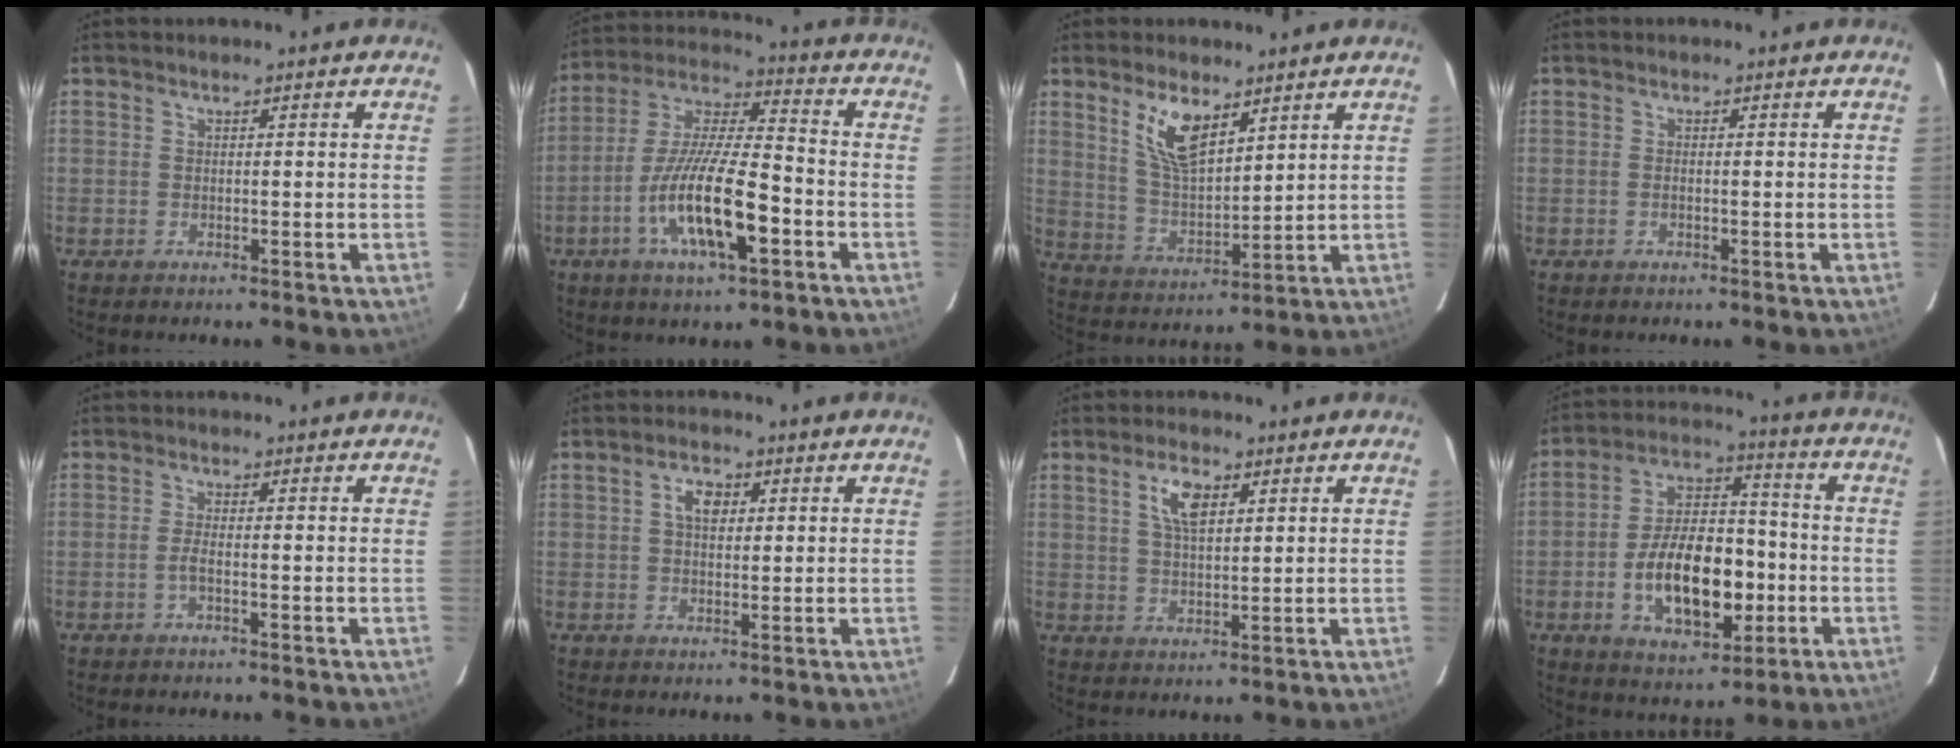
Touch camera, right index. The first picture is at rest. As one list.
[{"total": 16.1, "force": [-6.0, 4.0, 14.3], "torque": [-0.285, -0.012, -0.113]}, {"total": 9.7, "force": [5.7, 4.1, 6.7], "torque": [-0.126, 0.002, 0.119]}, {"total": 0.5, "force": [-0.2, 0.2, 0.4], "torque": [-0.010, 0.001, -0.005]}, {"total": 1.8, "force": [-0.8, 0.2, 1.6], "torque": [-0.035, 0.002, -0.018]}, {"total": 3.7, "force": [1.0, 2.4, 2.7], "torque": [-0.044, 0.012, 0.018]}, {"total": 6.0, "force": [2.6, 2.7, 4.7], "torque": [-0.086, 0.009, 0.050]}, {"total": 16.7, "force": [-4.2, 8.9, 13.5], "torque": [-0.256, 0.014, -0.058]}]